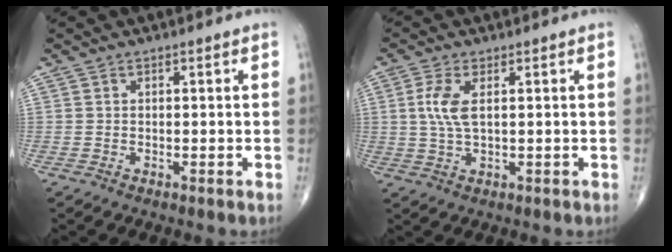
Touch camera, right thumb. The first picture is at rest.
{"total": 5.1, "force": [1.1, 2.0, 4.6], "torque": [-0.114, 0.000, 0.025]}